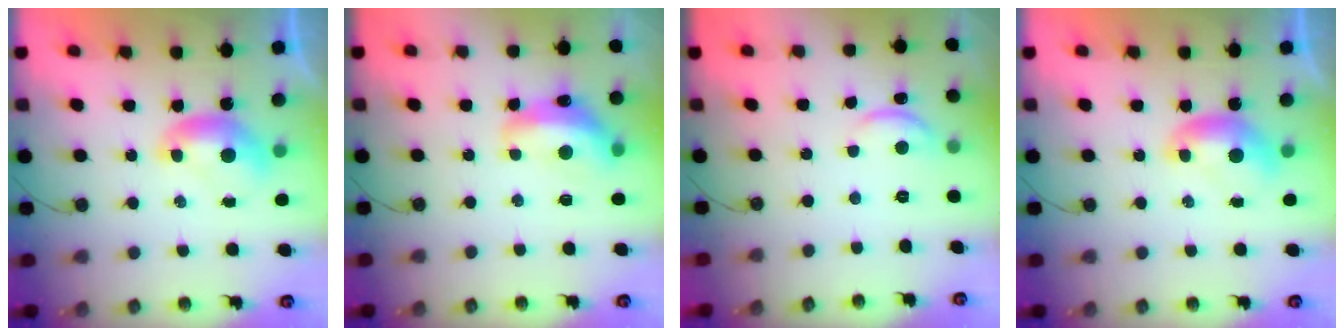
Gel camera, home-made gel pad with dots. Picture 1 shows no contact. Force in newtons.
{"total": 6.6, "press": 6.6, "slide": 0.9}
{"total": 2.2, "press": 2.2, "slide": 0.3}
{"total": 0.0}